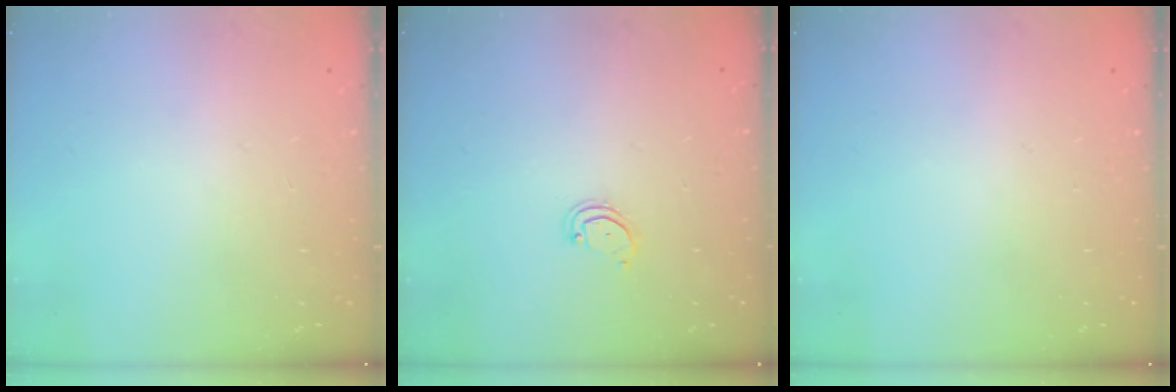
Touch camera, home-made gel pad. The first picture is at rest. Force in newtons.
{"total": 2.5, "press": 2.5, "slide": 0.2}
{"total": 0.0}